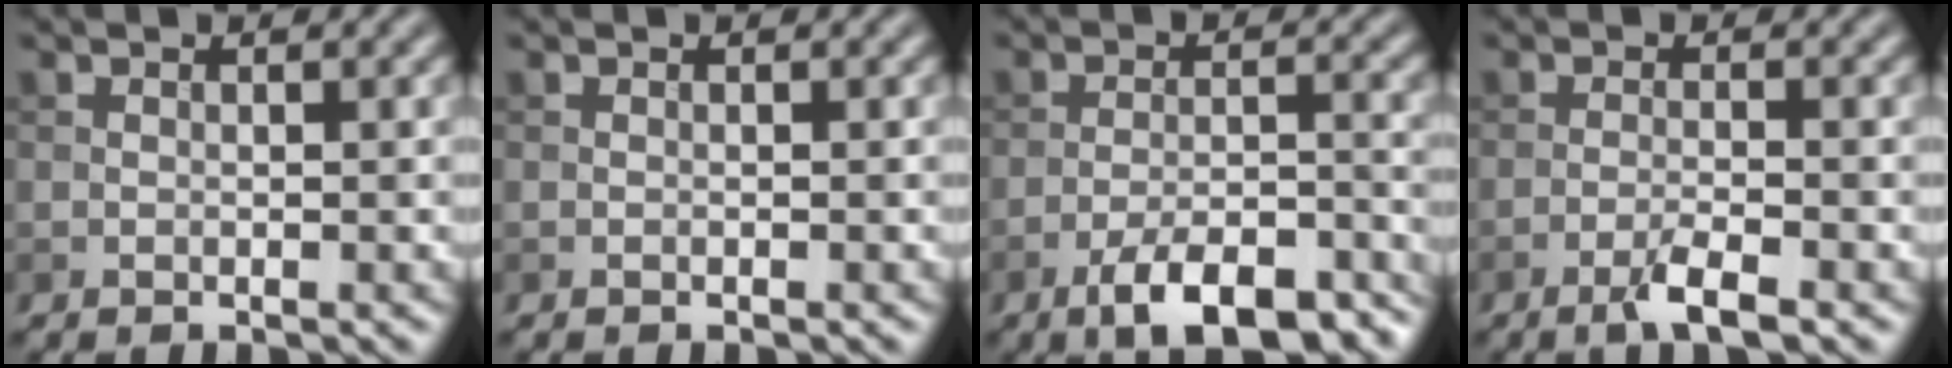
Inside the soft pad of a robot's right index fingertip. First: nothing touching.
{"total": 0.0}
{"total": 8.3, "force": [-5.7, 2.7, 5.5], "torque": [-0.082, 0.000, -0.092]}
{"total": 2.7, "force": [-1.6, 0.4, 2.1], "torque": [-0.036, 0.003, -0.037]}